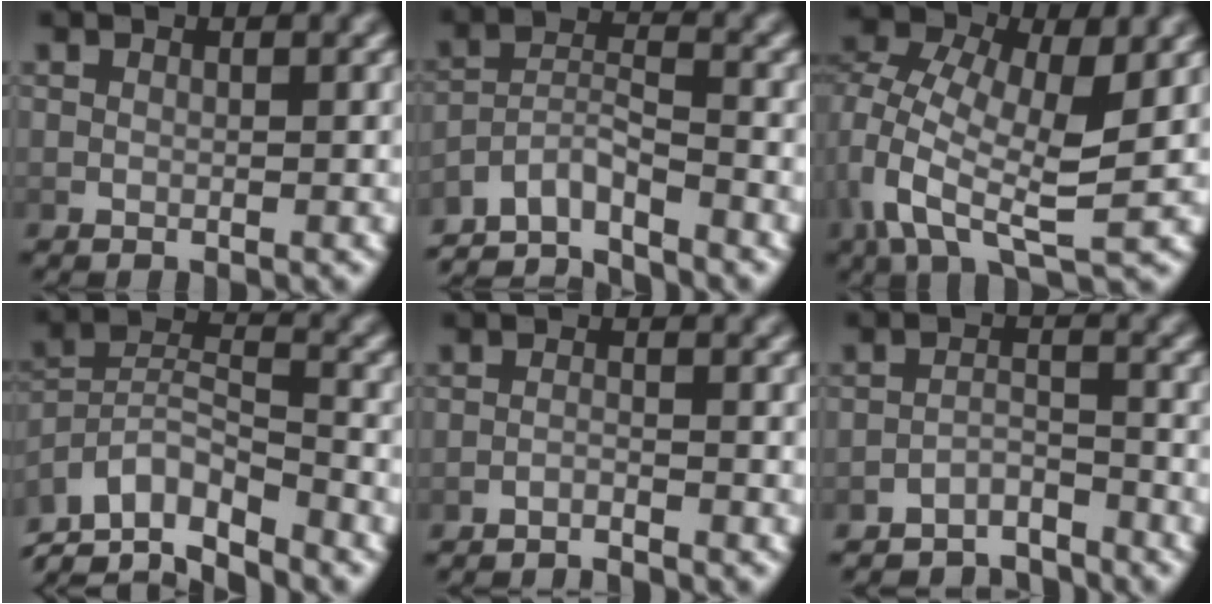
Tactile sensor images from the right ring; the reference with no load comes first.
{"total": 9.1, "force": [-7.5, 4.3, 3.0], "torque": [-0.057, -0.033, -0.120]}
{"total": 7.7, "force": [0.0, 4.5, 6.2], "torque": [-0.121, -0.034, 0.005]}
{"total": 10.8, "force": [-5.7, 7.2, 5.7], "torque": [-0.125, -0.048, -0.086]}
{"total": 2.9, "force": [-2.8, 0.3, 0.2], "torque": [-0.008, -0.011, -0.045]}
{"total": 4.9, "force": [-4.7, 1.1, 0.7], "torque": [-0.005, -0.016, -0.078]}